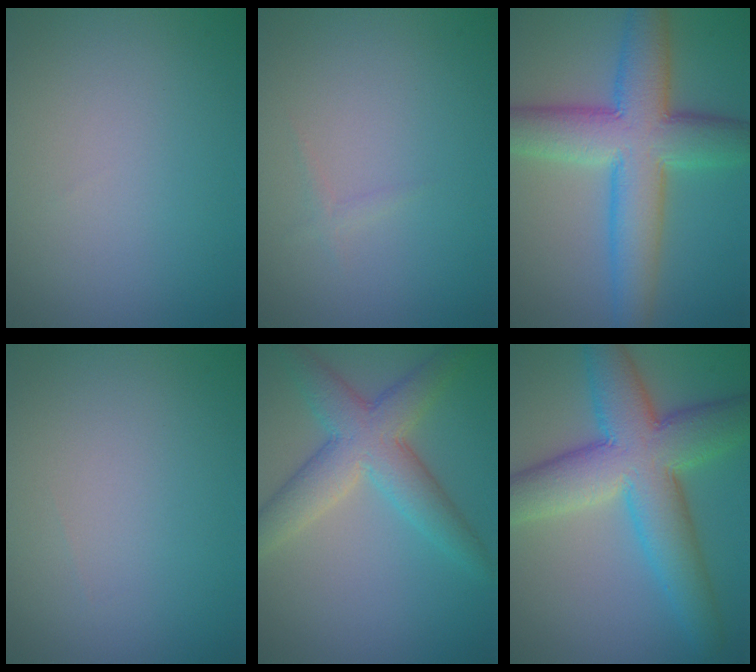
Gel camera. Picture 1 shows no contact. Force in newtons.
{"total": 0.5, "press": 0.5, "slide": 0.0}
{"total": 9.4, "press": 9.4, "slide": 0.2}
{"total": 0.0}
{"total": 5.8, "press": 5.8, "slide": 0.0}
{"total": 9.7, "press": 9.7, "slide": 0.3}